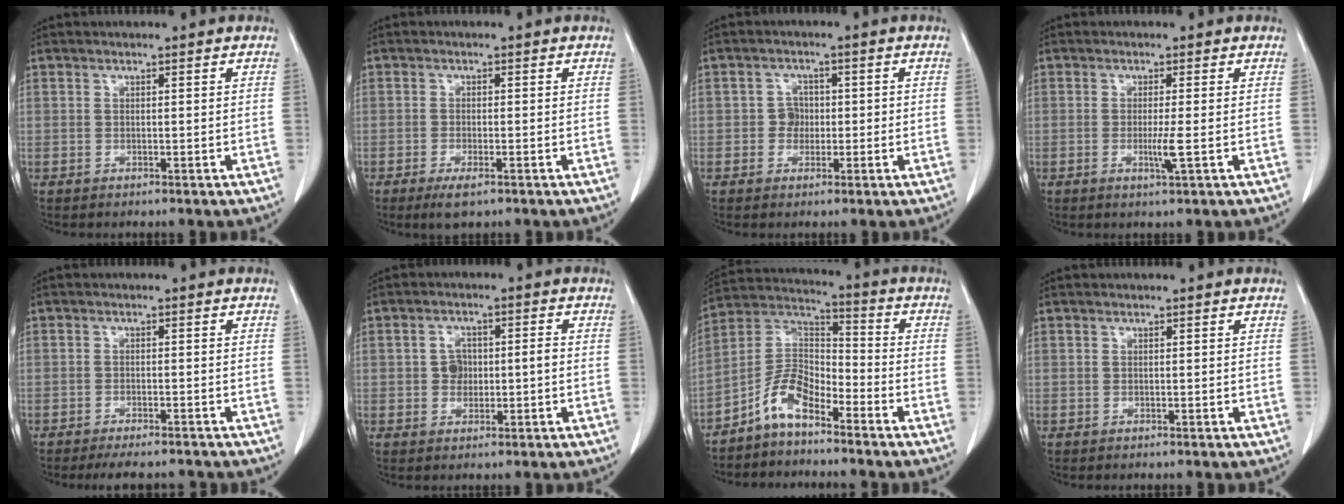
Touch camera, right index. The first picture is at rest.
{"total": 3.3, "force": [-2.0, 0.8, 2.5], "torque": [-0.049, -0.006, -0.029]}
{"total": 2.7, "force": [-0.3, 2.5, 1.0], "torque": [-0.008, 0.008, -0.006]}
{"total": 2.7, "force": [-0.6, -0.4, 2.6], "torque": [-0.051, -0.008, -0.010]}
{"total": 6.1, "force": [-5.6, 1.2, 2.2], "torque": [-0.023, -0.011, -0.075]}
{"total": 3.9, "force": [-0.2, 2.5, 3.1], "torque": [-0.055, 0.015, 0.000]}
{"total": 8.0, "force": [-5.3, 3.4, 4.9], "torque": [-0.106, 0.023, -0.108]}
{"total": 0.0}